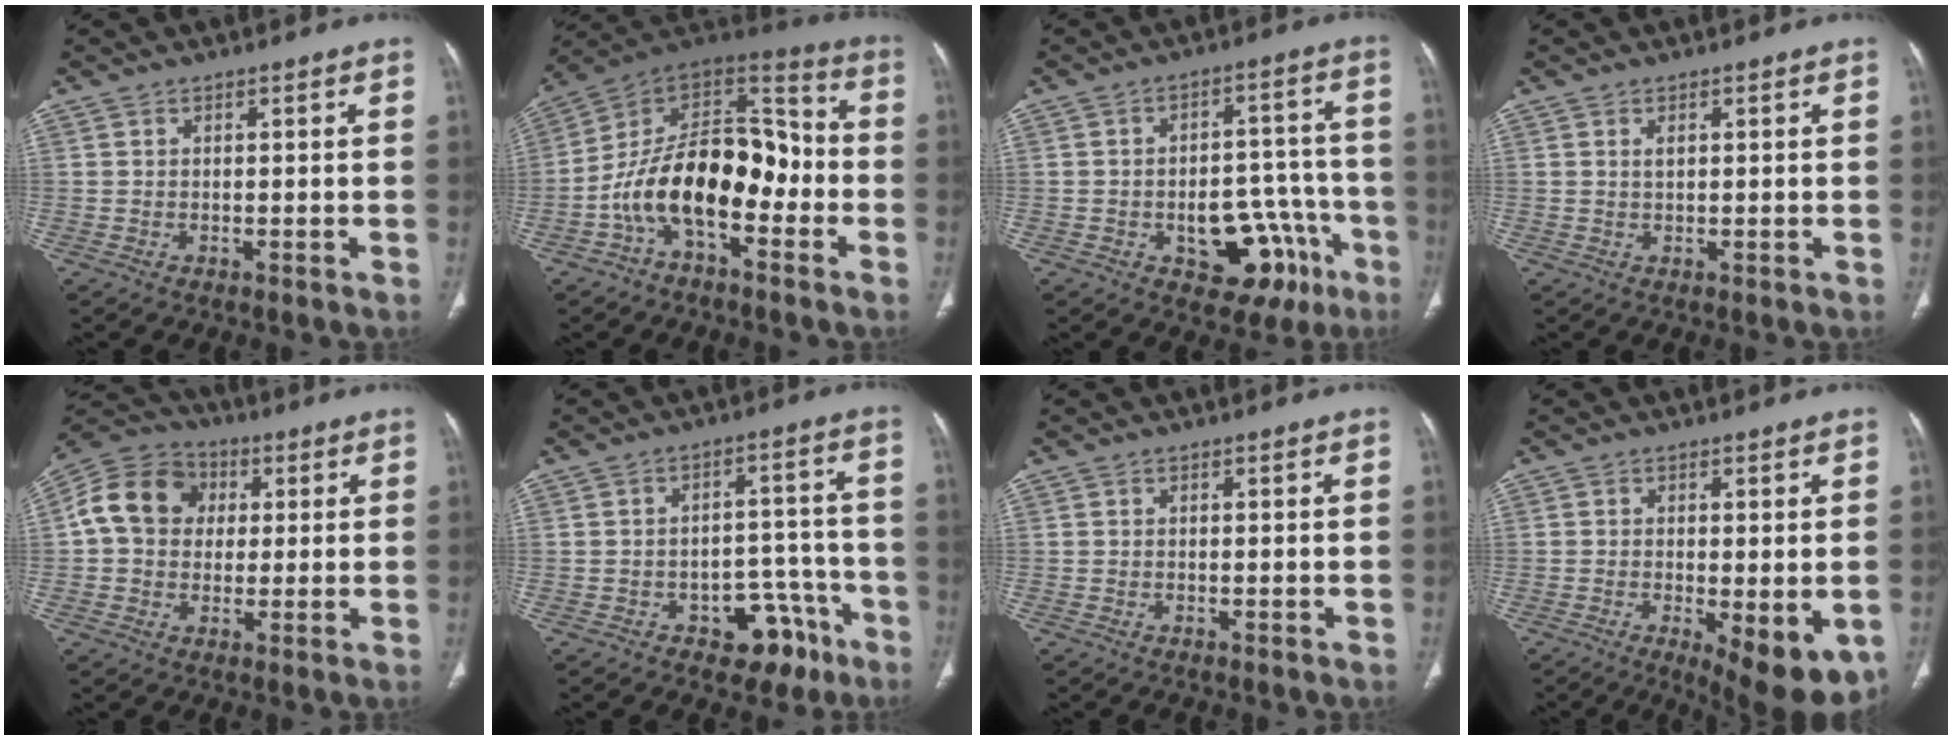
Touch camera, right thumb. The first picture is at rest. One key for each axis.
{"total": 19.4, "fx": -5.6, "fy": 10.7, "fz": 15.2, "tx": -0.228, "ty": 0.081, "tz": -0.102}
{"total": 14.7, "fx": -6.4, "fy": 8.8, "fz": 9.8, "tx": -0.080, "ty": 0.054, "tz": -0.077}
{"total": 1.1, "fx": 0.5, "fy": 0.5, "fz": 0.9, "tx": -0.016, "ty": 0.002, "tz": 0.011}
{"total": 13.0, "fx": 1.9, "fy": 10.9, "fz": 6.9, "tx": -0.114, "ty": 0.021, "tz": 0.022}
{"total": 9.8, "fx": -5.7, "fy": 6.2, "fz": 5.0, "tx": -0.025, "ty": 0.053, "tz": -0.072}
{"total": 0.0}
{"total": 11.2, "fx": -3.8, "fy": 3.9, "fz": 9.7, "tx": -0.130, "ty": -0.021, "tz": -0.048}